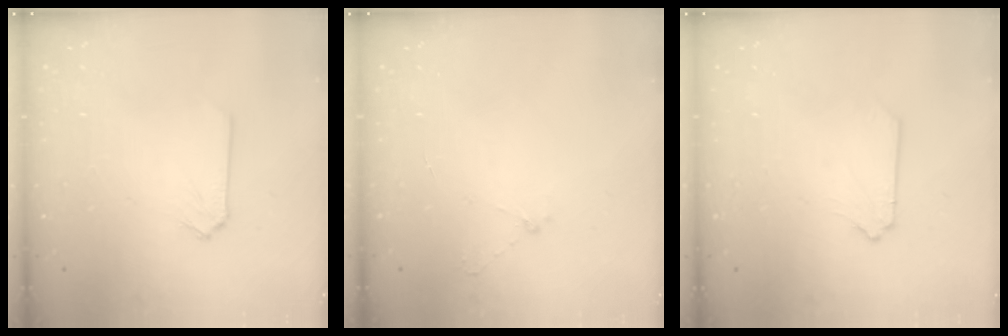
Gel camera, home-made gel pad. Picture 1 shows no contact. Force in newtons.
{"total": 3.1, "press": 3.1, "slide": 0.4}
{"total": 0.0}